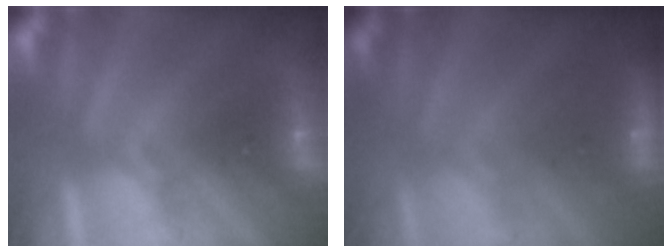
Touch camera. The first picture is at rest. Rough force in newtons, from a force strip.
{"total": 2.8}